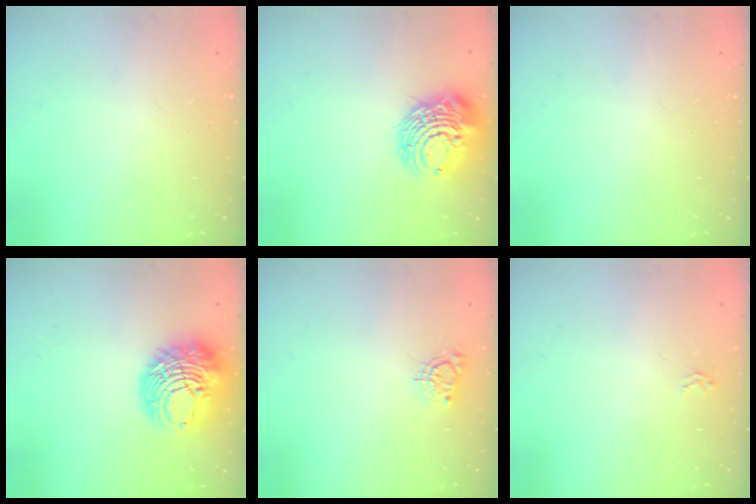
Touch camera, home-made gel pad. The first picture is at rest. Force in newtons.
{"total": 13.3, "press": 13.2, "slide": 1.4}
{"total": 0.0}
{"total": 14.2, "press": 14.1, "slide": 1.5}
{"total": 4.3, "press": 4.2, "slide": 0.4}
{"total": 1.9, "press": 1.9, "slide": 0.2}